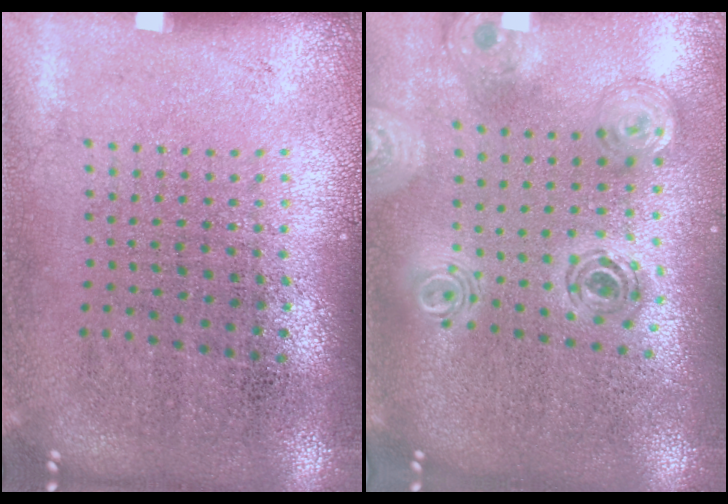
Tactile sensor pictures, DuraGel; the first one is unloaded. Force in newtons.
{"total": 1.3, "press": 1.3, "slide": 0.4}